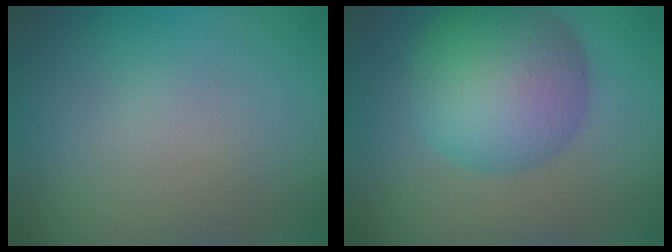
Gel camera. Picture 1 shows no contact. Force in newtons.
{"total": 9.2, "press": 9.2, "slide": 0.1}